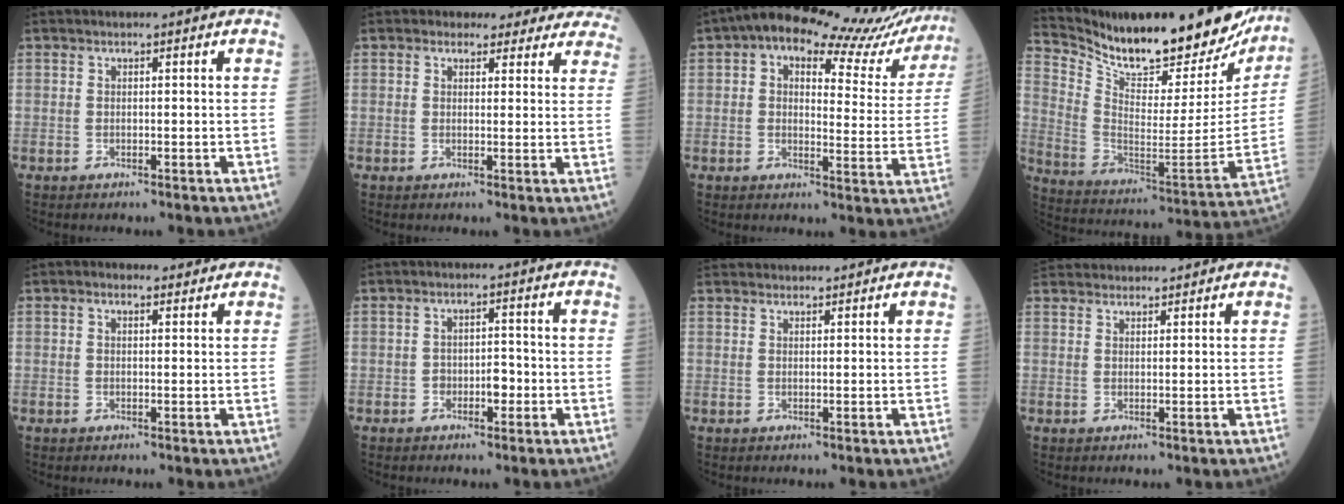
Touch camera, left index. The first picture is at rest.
{"total": 10.7, "force": [9.9, 4.0, 0.8], "torque": [0.035, -0.009, 0.078]}
{"total": 15.1, "force": [13.1, 4.3, 6.0], "torque": [-0.071, 0.008, 0.144]}
{"total": 28.0, "force": [23.9, 7.4, 12.6], "torque": [-0.226, -0.048, 0.341]}
{"total": 2.2, "force": [1.5, 1.1, 1.1], "torque": [-0.027, 0.015, 0.022]}
{"total": 2.5, "force": [-0.9, 1.4, 1.8], "torque": [-0.023, 0.007, -0.014]}
{"total": 6.9, "force": [6.7, 0.9, 1.5], "torque": [-0.021, 0.038, 0.093]}
{"total": 9.4, "force": [9.0, 1.5, 2.3], "torque": [-0.038, 0.041, 0.140]}